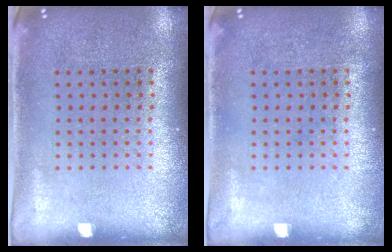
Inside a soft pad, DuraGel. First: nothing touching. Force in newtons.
{"total": 0.0}